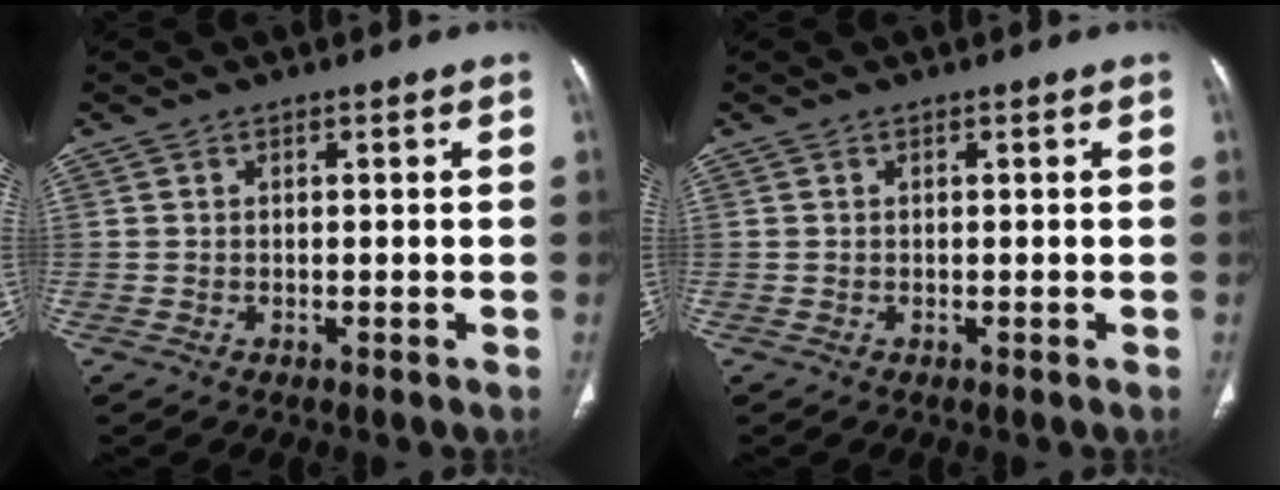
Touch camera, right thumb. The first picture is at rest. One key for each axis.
{"total": 0.0}